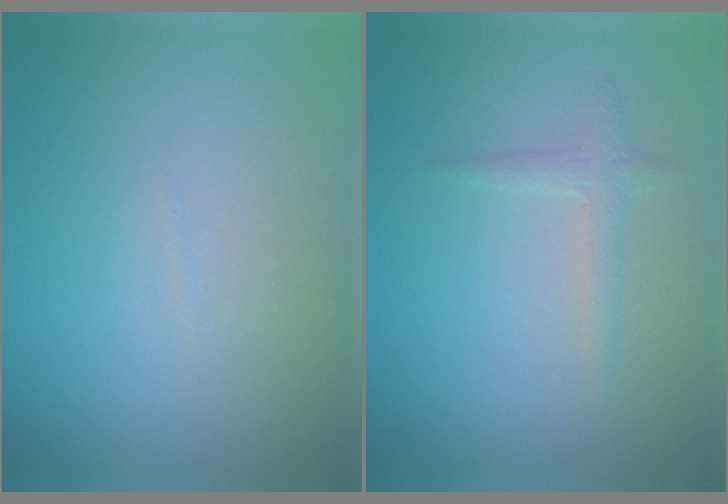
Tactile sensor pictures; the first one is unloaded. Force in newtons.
{"total": 1.3, "press": 1.3, "slide": 0.0}